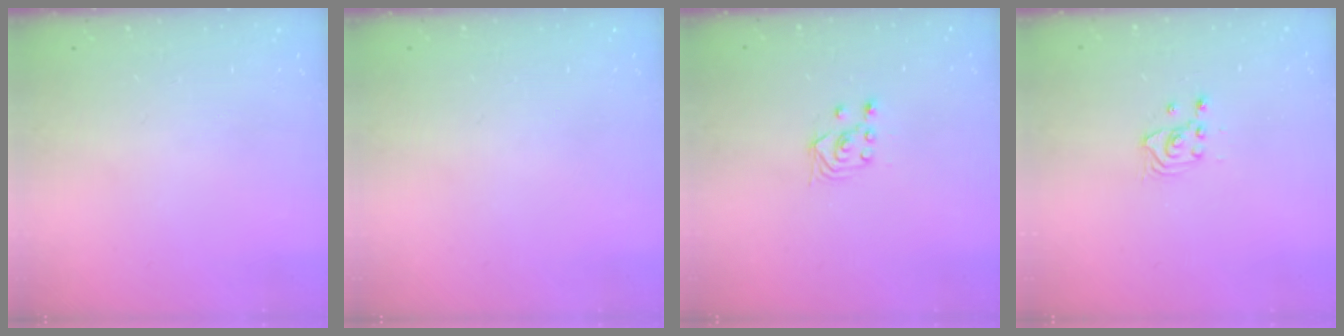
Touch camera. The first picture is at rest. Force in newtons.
{"total": 0.0}
{"total": 2.8, "press": 2.4, "slide": 1.4}
{"total": 3.2, "press": 3.2, "slide": 0.4}